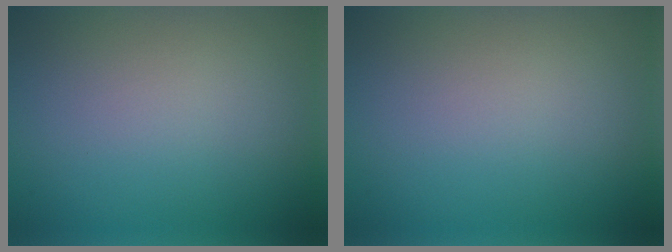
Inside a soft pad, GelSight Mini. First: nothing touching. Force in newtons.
{"total": 0.0}